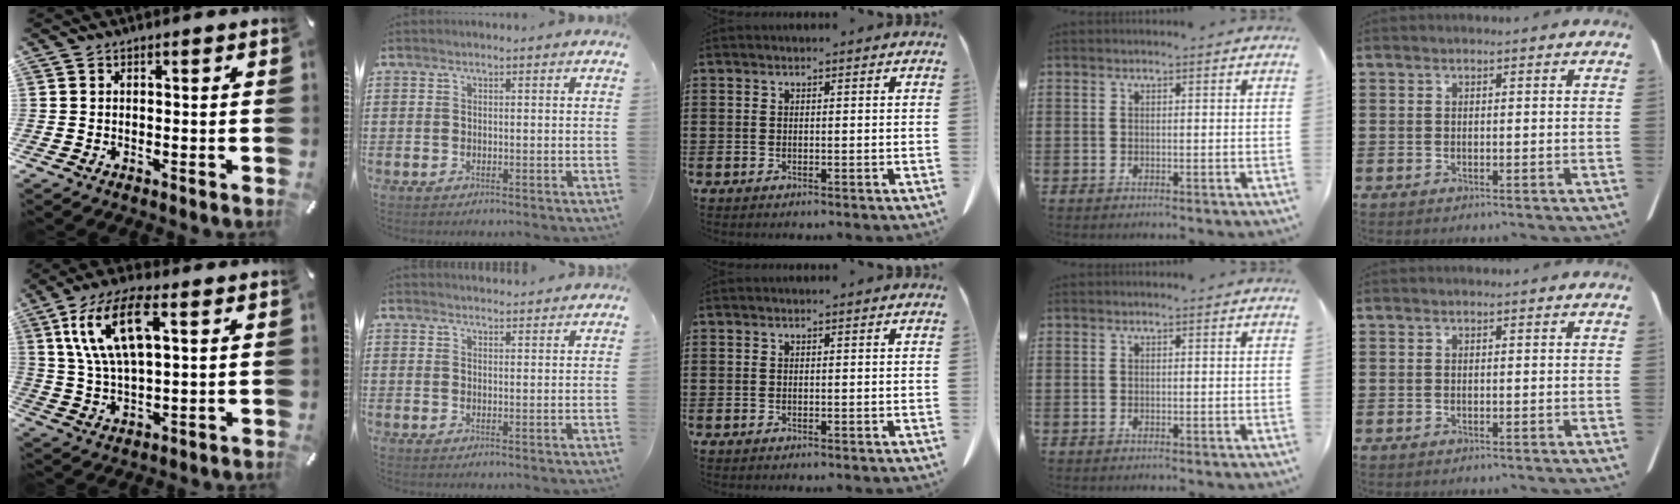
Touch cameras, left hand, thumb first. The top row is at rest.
{"thumb": {"total": 14.0, "force": [5.6, 5.9, 11.4], "torque": [-0.251, 0.008, 0.097]}, "index": {"total": 2.1, "force": [2.1, 0.0, -0.1], "torque": [-0.005, -0.005, 0.041]}}